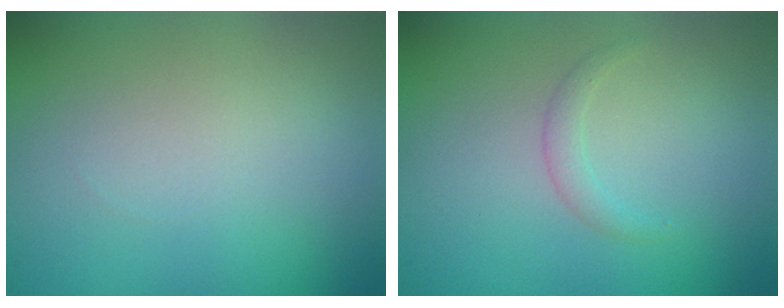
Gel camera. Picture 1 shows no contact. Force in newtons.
{"total": 1.0, "press": 1.0, "slide": 0.1}